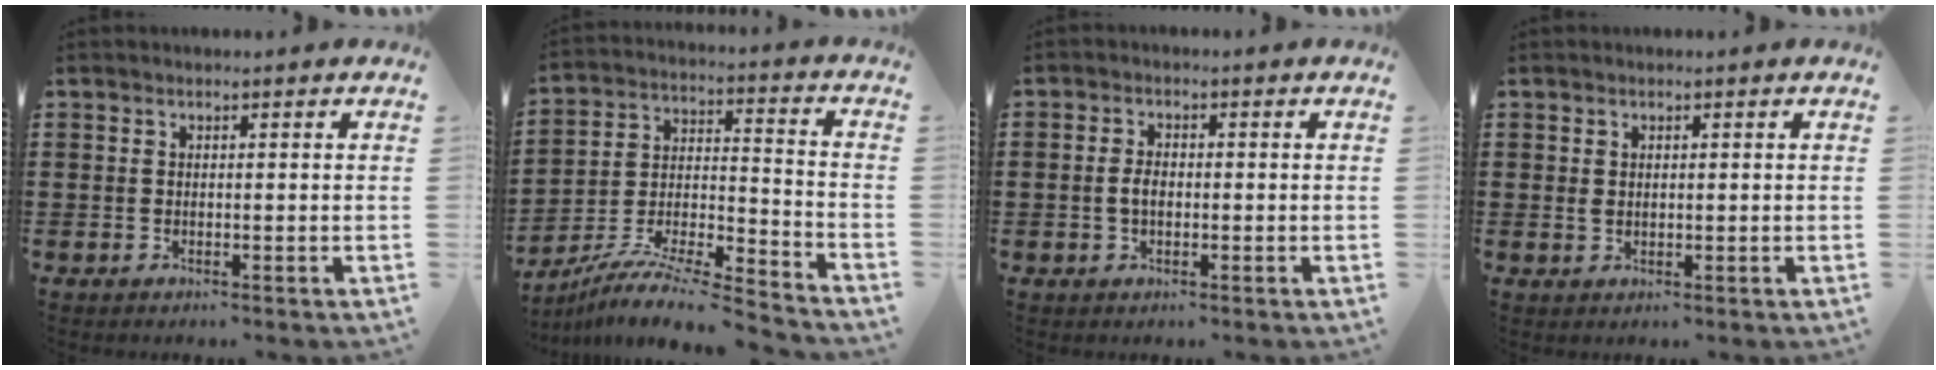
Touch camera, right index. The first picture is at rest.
{"total": 9.1, "force": [-8.6, 0.2, 3.1], "torque": [-0.049, 0.005, -0.171]}
{"total": 2.4, "force": [-0.3, 1.4, 1.9], "torque": [-0.046, 0.002, -0.009]}
{"total": 0.9, "force": [0.4, 0.7, 0.5], "torque": [-0.012, 0.006, 0.006]}